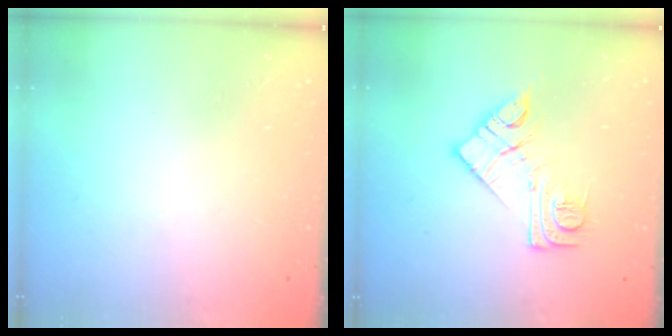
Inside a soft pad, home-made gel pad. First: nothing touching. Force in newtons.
{"total": 12.6, "press": 12.6, "slide": 0.8}